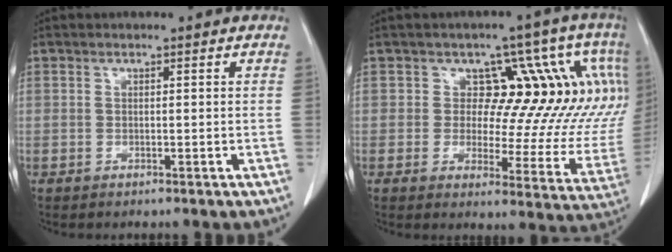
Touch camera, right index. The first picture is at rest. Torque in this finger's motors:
{"motor_torque": [0.40, 0.22, 0.19, 0.01]}